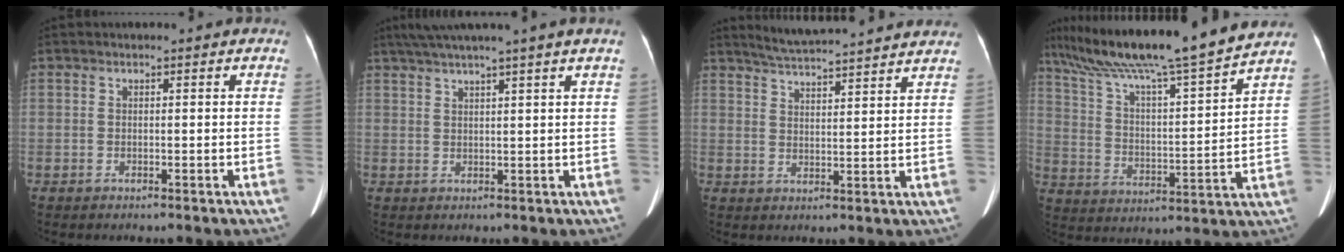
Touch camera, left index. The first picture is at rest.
{"total": 7.4, "force": [5.8, -1.7, 4.3], "torque": [-0.062, 0.026, 0.086]}
{"total": 14.9, "force": [13.8, 0.4, 5.7], "torque": [-0.100, 0.020, 0.189]}
{"total": 20.6, "force": [17.6, -0.4, 10.7], "torque": [-0.189, 0.008, 0.283]}